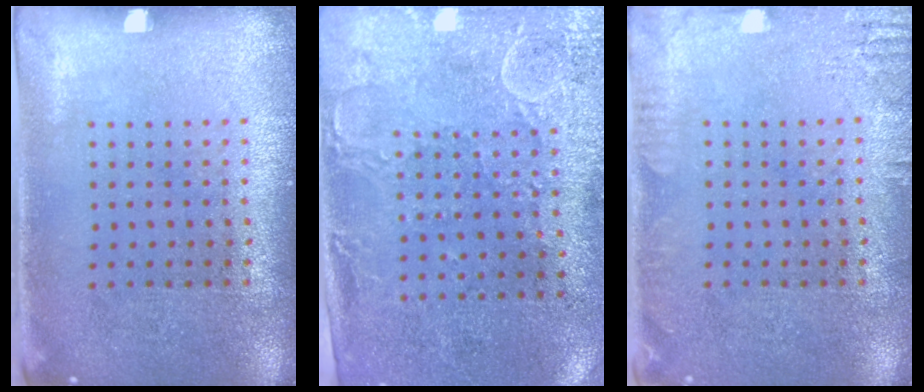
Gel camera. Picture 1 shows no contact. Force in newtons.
{"total": 3.0, "press": 2.3, "slide": 1.9}
{"total": 2.2, "press": 2.2, "slide": 0.3}